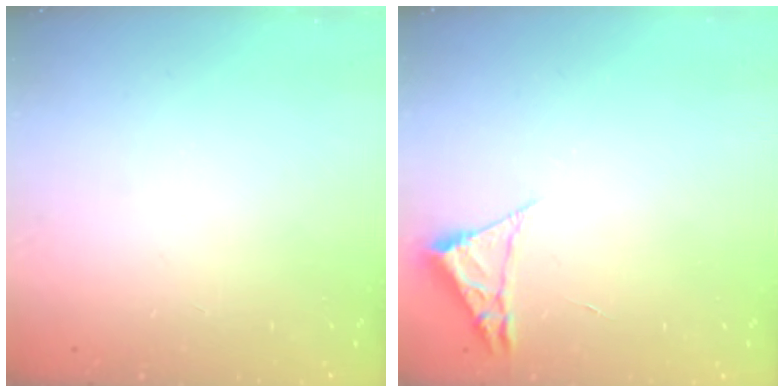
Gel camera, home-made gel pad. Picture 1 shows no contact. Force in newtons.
{"total": 2.3, "press": 2.3, "slide": 0.4}